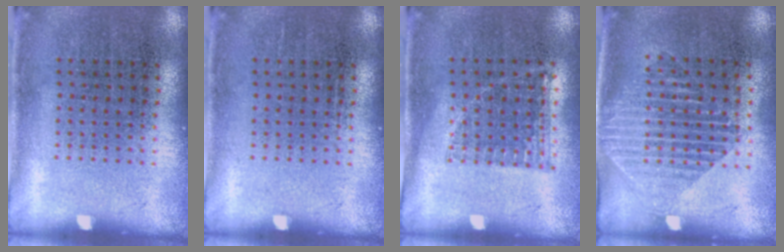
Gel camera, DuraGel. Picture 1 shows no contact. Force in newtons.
{"total": 0.0}
{"total": 0.9, "press": 0.8, "slide": 0.2}
{"total": 1.6, "press": 1.3, "slide": 0.8}